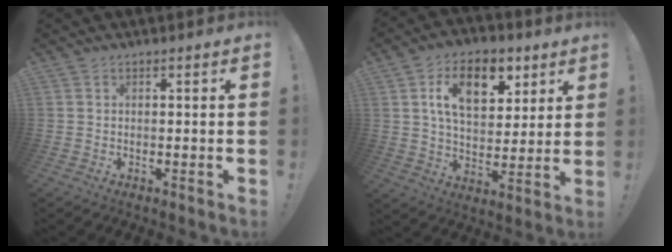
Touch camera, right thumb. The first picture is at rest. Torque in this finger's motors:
{"motor_torque": [1.32, 1.82, 0.40, -0.07, 0.46]}